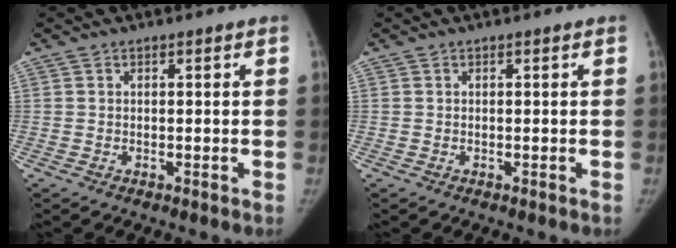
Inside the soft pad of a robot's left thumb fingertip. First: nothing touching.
{"total": 0.0}